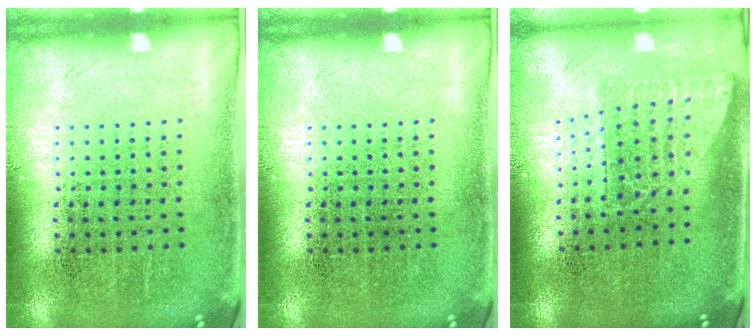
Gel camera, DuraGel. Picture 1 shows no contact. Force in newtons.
{"total": 0.0}
{"total": 1.7, "press": 1.3, "slide": 1.1}